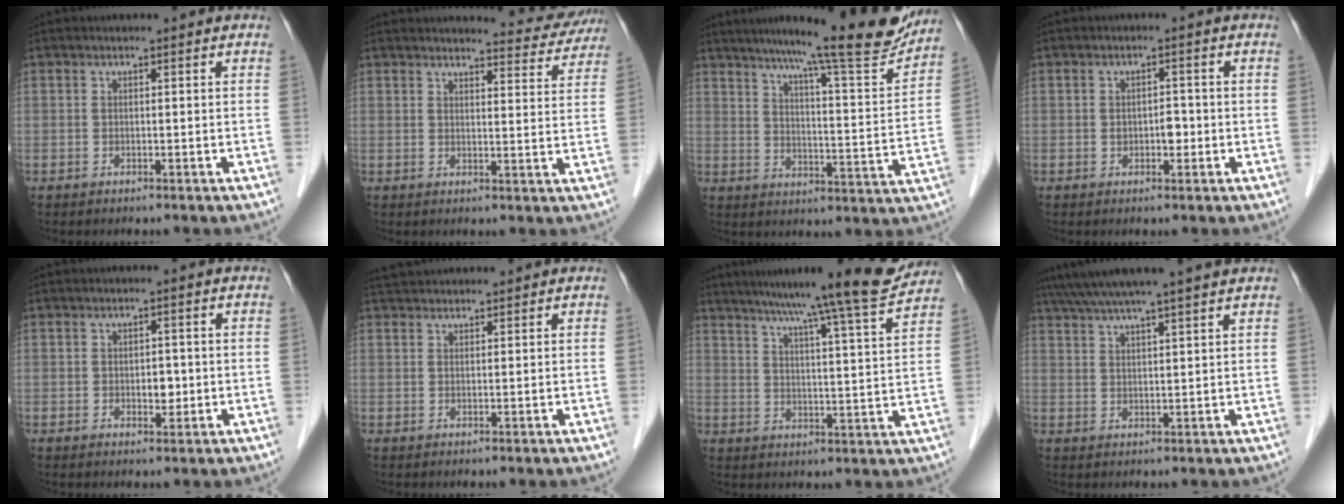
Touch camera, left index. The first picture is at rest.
{"total": 9.1, "force": [8.9, 1.4, 1.0], "torque": [0.002, -0.019, 0.088]}
{"total": 19.1, "force": [16.8, 0.5, 9.2], "torque": [-0.135, -0.036, 0.222]}
{"total": 2.1, "force": [-0.5, 1.3, 1.6], "torque": [-0.023, 0.003, -0.004]}
{"total": 2.0, "force": [-0.3, 1.3, 1.6], "torque": [-0.022, 0.000, 0.000]}
{"total": 3.9, "force": [3.8, 0.6, 1.0], "torque": [-0.017, 0.038, 0.067]}
{"total": 17.2, "force": [15.0, -1.0, 8.4], "torque": [-0.128, -0.022, 0.201]}
{"total": 12.5, "force": [10.8, -0.8, 6.1], "torque": [-0.109, 0.033, 0.154]}